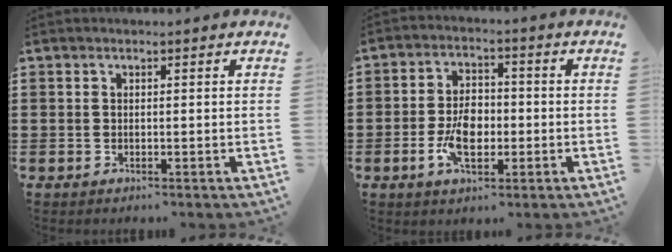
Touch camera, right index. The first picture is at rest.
{"total": 6.8, "force": [-1.5, 4.1, 5.2], "torque": [-0.113, 0.006, -0.030]}